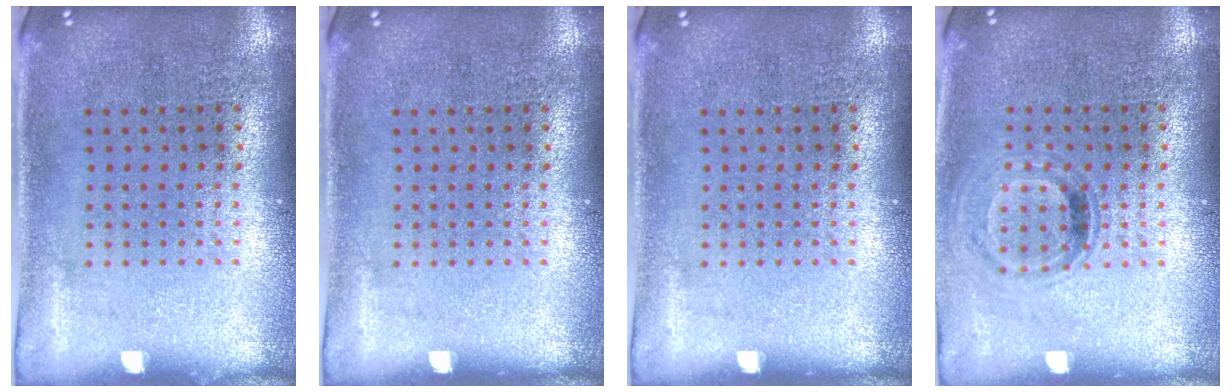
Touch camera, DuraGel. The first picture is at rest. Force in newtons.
{"total": 0.0}
{"total": 0.0}
{"total": 0.9, "press": 0.8, "slide": 0.4}